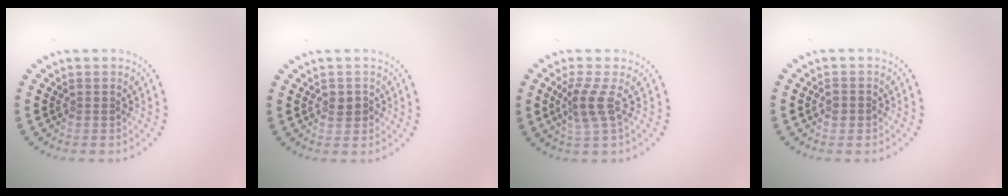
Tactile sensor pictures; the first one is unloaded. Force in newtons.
{"total": 1.3, "press": 1.3, "slide": 0.4}
{"total": 2.4, "press": 1.8, "slide": 1.7}
{"total": 1.0, "press": 1.0, "slide": 0.1}